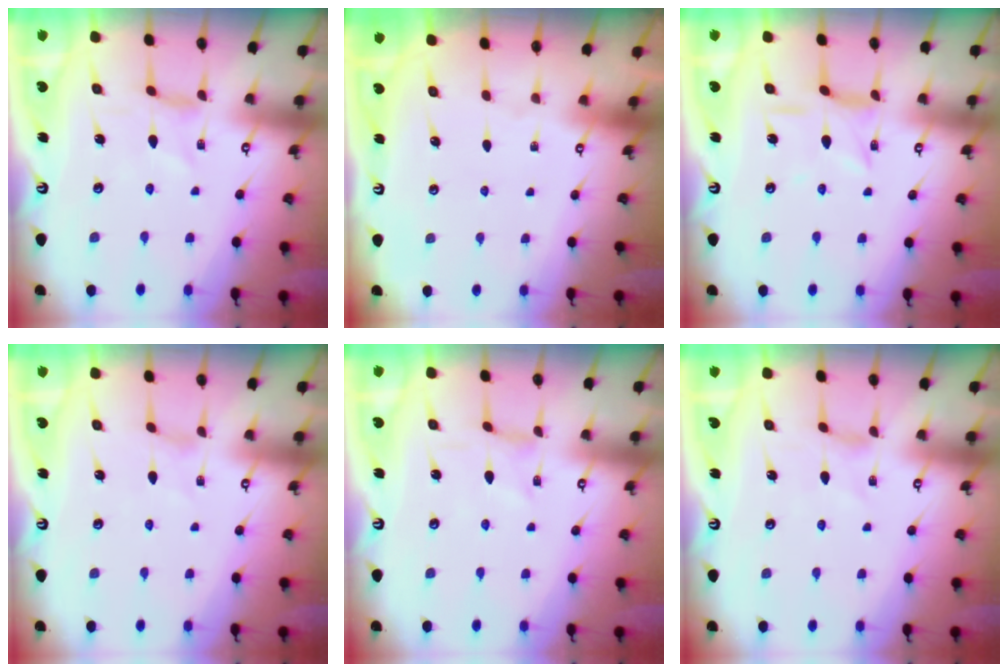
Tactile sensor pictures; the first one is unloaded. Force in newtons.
{"total": 0.0}
{"total": 5.3, "press": 5.3, "slide": 0.3}
{"total": 0.0}
{"total": 0.0}
{"total": 0.0}